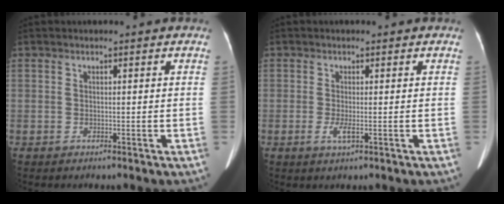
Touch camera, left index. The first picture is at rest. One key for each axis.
{"total": 1.8, "fx": -0.7, "fy": 0.3, "fz": 1.6, "tx": -0.038, "ty": -0.007, "tz": -0.011}